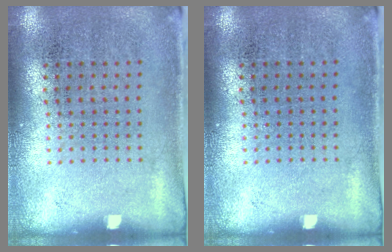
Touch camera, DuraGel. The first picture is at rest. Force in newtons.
{"total": 0.0}